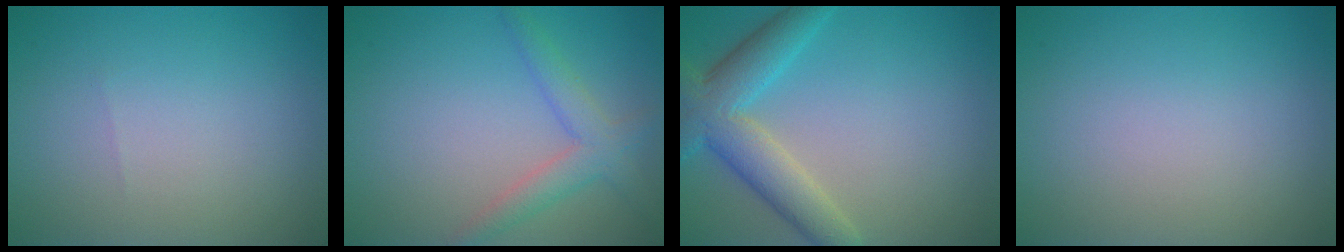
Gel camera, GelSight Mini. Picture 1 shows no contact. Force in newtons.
{"total": 3.0, "press": 3.0, "slide": 0.1}
{"total": 5.9, "press": 5.9, "slide": 0.4}
{"total": 0.0}